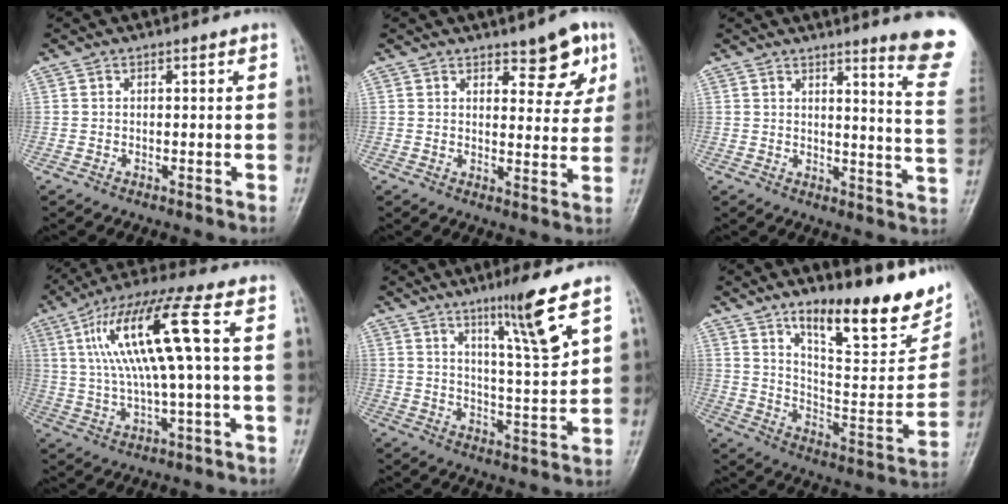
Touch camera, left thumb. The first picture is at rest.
{"total": 7.5, "force": [4.4, 3.3, 5.1], "torque": [-0.036, -0.025, 0.057]}
{"total": 12.9, "force": [10.2, -0.2, 8.0], "torque": [-0.079, -0.096, 0.109]}
{"total": 14.5, "force": [2.8, 1.8, 14.1], "torque": [-0.297, 0.026, 0.051]}
{"total": 10.2, "force": [5.9, 0.0, 8.4], "torque": [-0.139, -0.044, 0.104]}
{"total": 23.1, "force": [14.9, 7.2, 16.1], "torque": [-0.186, -0.076, 0.235]}